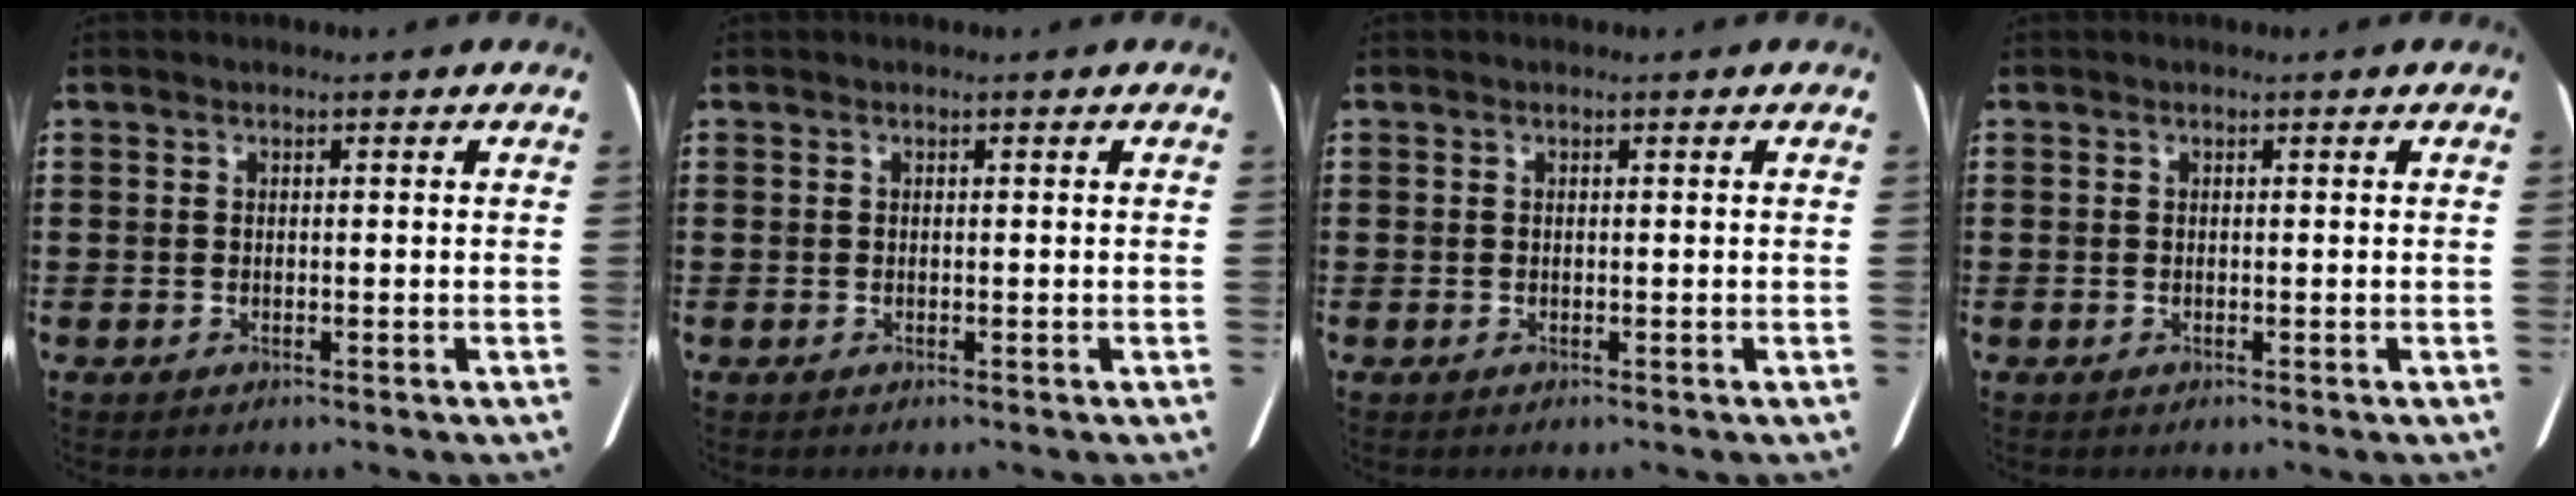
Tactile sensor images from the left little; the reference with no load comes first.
{"total": 0.0}
{"total": 0.0}
{"total": 0.0}